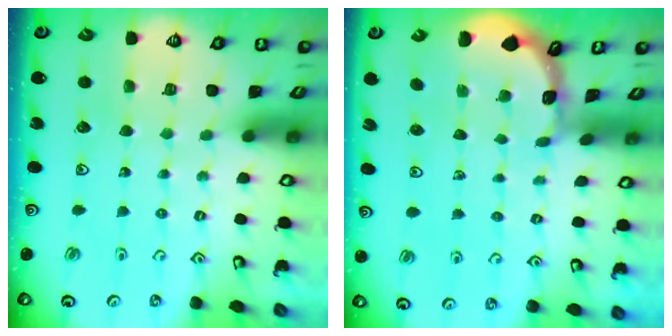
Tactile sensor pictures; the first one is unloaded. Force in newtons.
{"total": 1.0, "press": 1.0, "slide": 0.1}